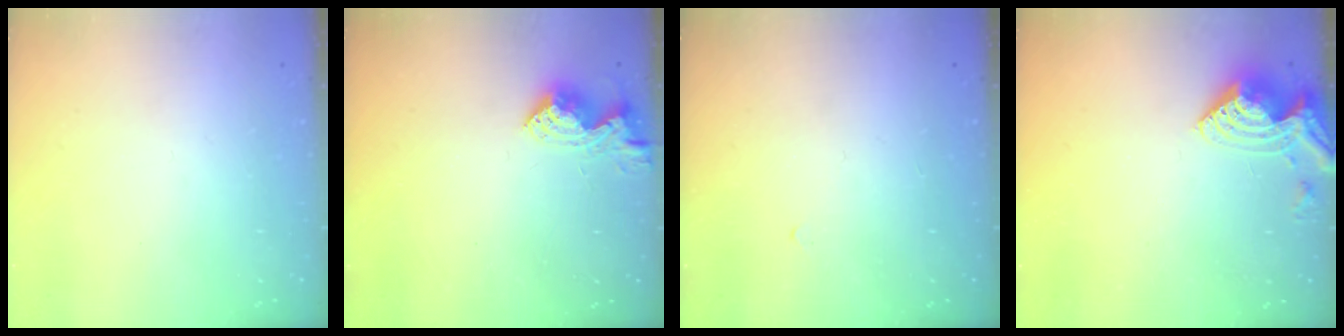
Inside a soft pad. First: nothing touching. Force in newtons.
{"total": 13.7, "press": 13.6, "slide": 0.9}
{"total": 4.4, "press": 4.4, "slide": 0.7}
{"total": 9.1, "press": 9.0, "slide": 1.0}